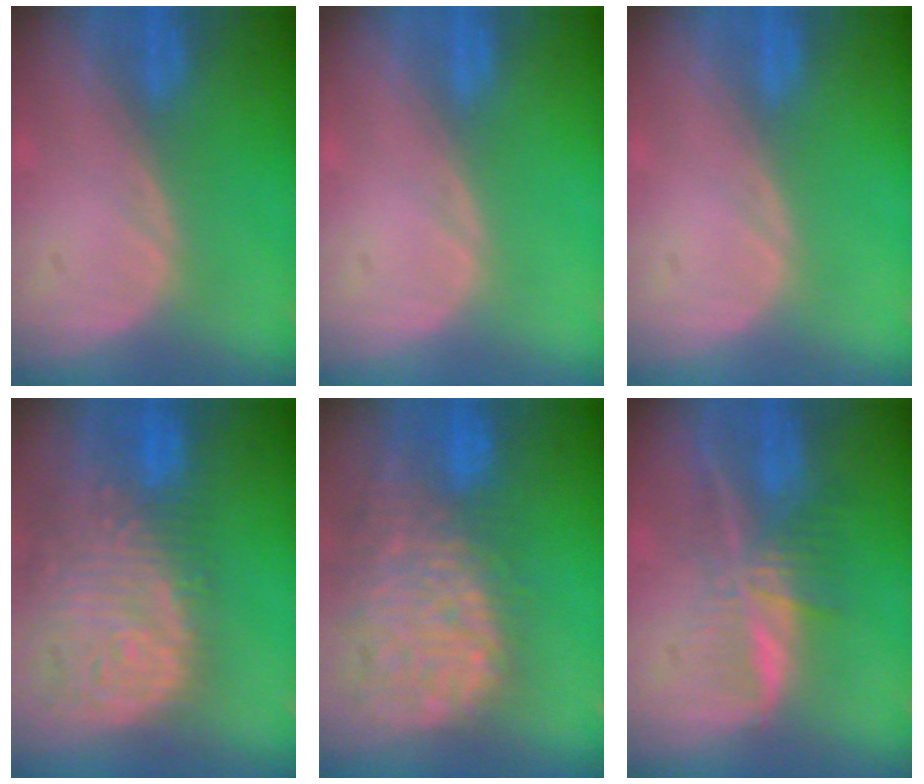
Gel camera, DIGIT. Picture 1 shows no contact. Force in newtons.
{"total": 0.0}
{"total": 0.0}
{"total": 14.4, "press": 11.8, "slide": 8.2}
{"total": 14.2, "press": 11.8, "slide": 7.9}
{"total": 7.3, "press": 6.1, "slide": 4.0}